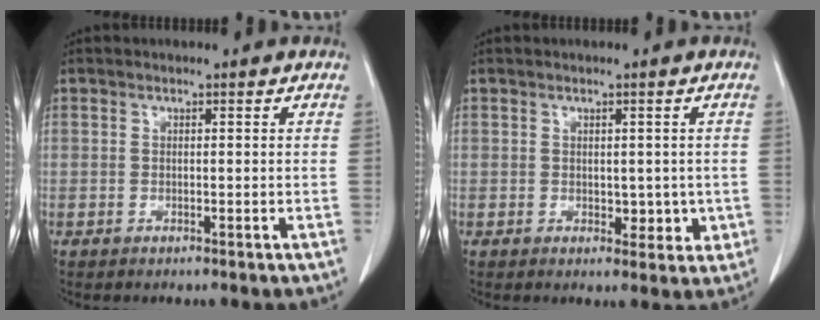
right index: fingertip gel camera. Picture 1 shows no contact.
{"total": 3.3, "force": [-0.1, 2.2, 2.4], "torque": [-0.021, -0.002, 0.005]}